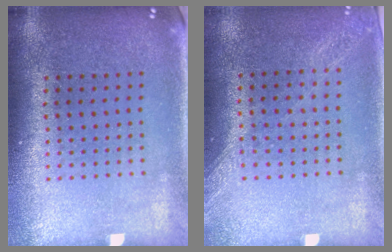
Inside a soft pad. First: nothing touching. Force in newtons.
{"total": 1.1, "press": 1.1, "slide": 0.2}